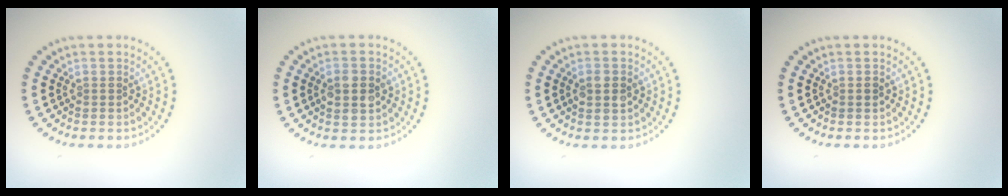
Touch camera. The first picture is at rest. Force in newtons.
{"total": 2.6, "press": 2.6, "slide": 0.2}
{"total": 1.8, "press": 1.8, "slide": 0.3}
{"total": 0.8, "press": 0.8, "slide": 0.2}